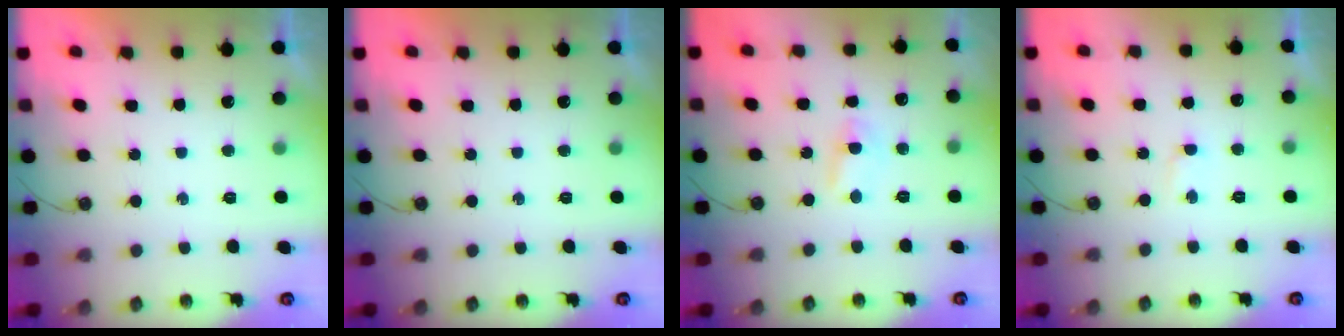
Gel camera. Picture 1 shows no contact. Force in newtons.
{"total": 0.0}
{"total": 3.8, "press": 3.8, "slide": 0.5}
{"total": 1.0, "press": 0.8, "slide": 0.7}